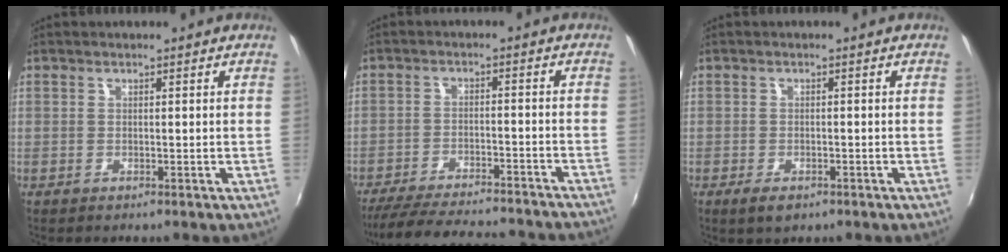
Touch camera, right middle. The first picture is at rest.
{"total": 22.4, "force": [-19.9, 3.8, 9.4], "torque": [-0.181, -0.023, -0.275]}
{"total": 3.3, "force": [-2.0, 1.6, 2.1], "torque": [-0.047, -0.010, -0.034]}